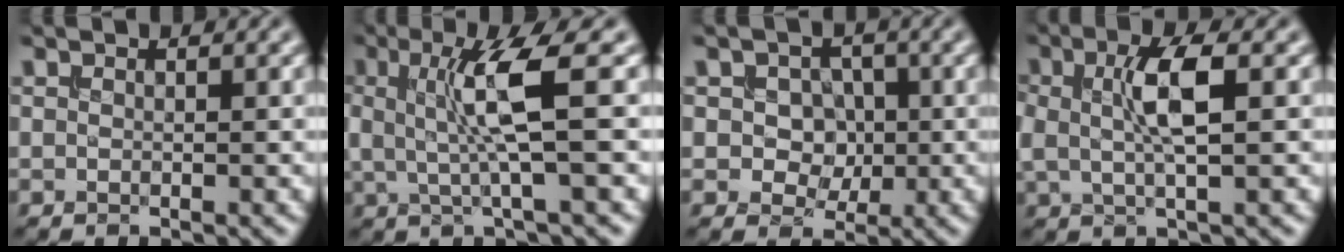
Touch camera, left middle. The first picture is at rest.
{"total": 5.3, "force": [0.7, 0.6, 5.3], "torque": [-0.105, -0.001, 0.018]}
{"total": 3.6, "force": [0.1, 2.9, 2.1], "torque": [-0.026, 0.002, -0.012]}
{"total": 4.2, "force": [0.8, 1.1, 4.0], "torque": [-0.082, 0.006, 0.012]}